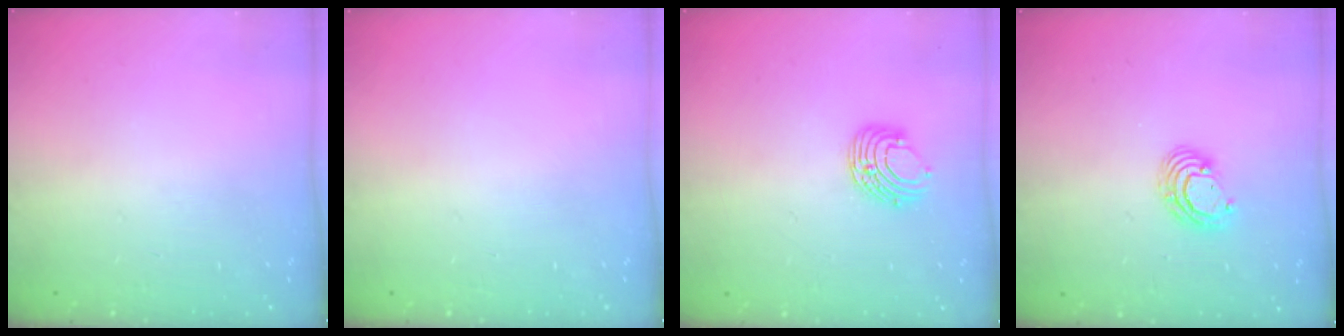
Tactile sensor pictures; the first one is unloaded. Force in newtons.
{"total": 0.0}
{"total": 8.2, "press": 8.2, "slide": 0.8}
{"total": 5.2, "press": 5.2, "slide": 0.3}